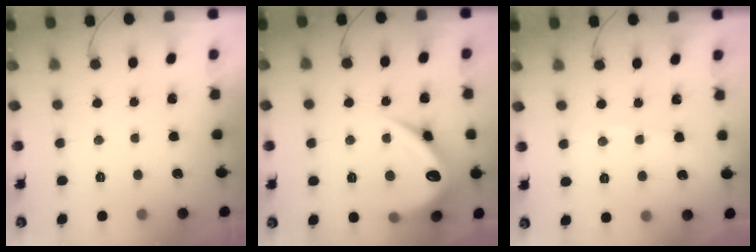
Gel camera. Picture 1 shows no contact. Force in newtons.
{"total": 15.6, "press": 15.6, "slide": 0.4}
{"total": 2.6, "press": 2.6, "slide": 0.2}